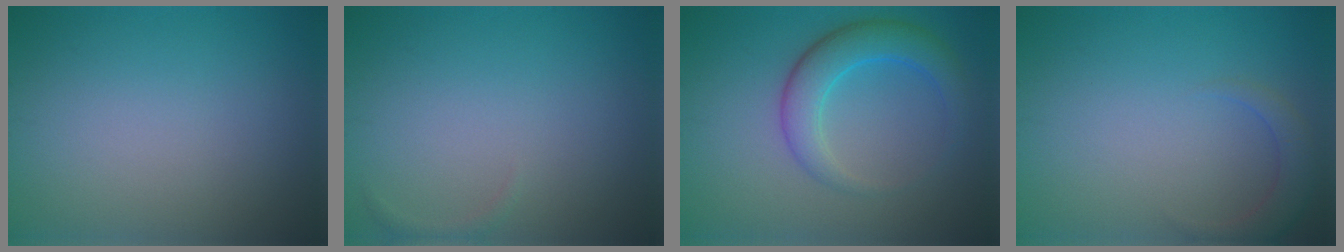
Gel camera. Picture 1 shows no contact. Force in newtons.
{"total": 0.6, "press": 0.6, "slide": 0.1}
{"total": 4.5, "press": 4.5, "slide": 0.1}
{"total": 2.1, "press": 2.1, "slide": 0.3}